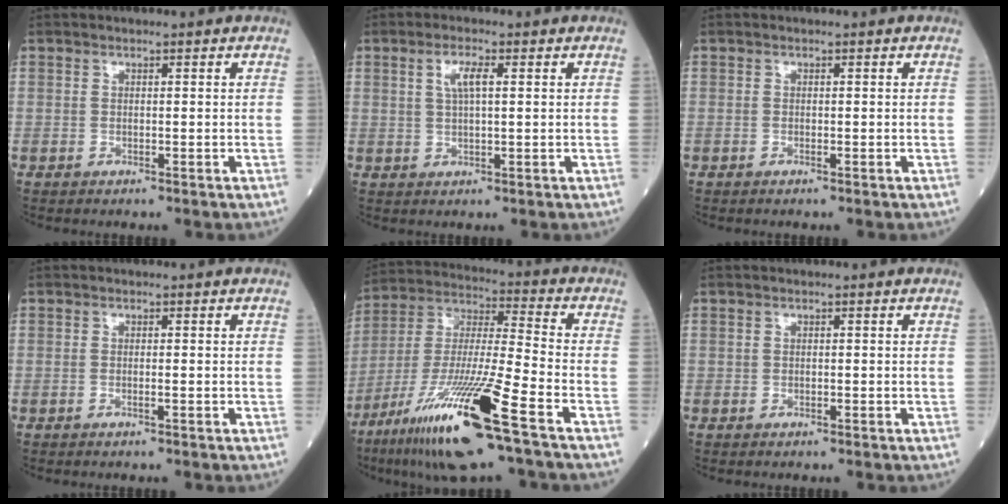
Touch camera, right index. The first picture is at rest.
{"total": 3.4, "force": [1.1, 0.6, 3.2], "torque": [-0.064, 0.005, 0.022]}
{"total": 0.0}
{"total": 0.6, "force": [-0.3, -0.1, 0.6], "torque": [-0.010, 0.000, -0.005]}
{"total": 20.1, "force": [-11.2, 0.4, 16.7], "torque": [-0.337, -0.048, -0.210]}
{"total": 0.0}